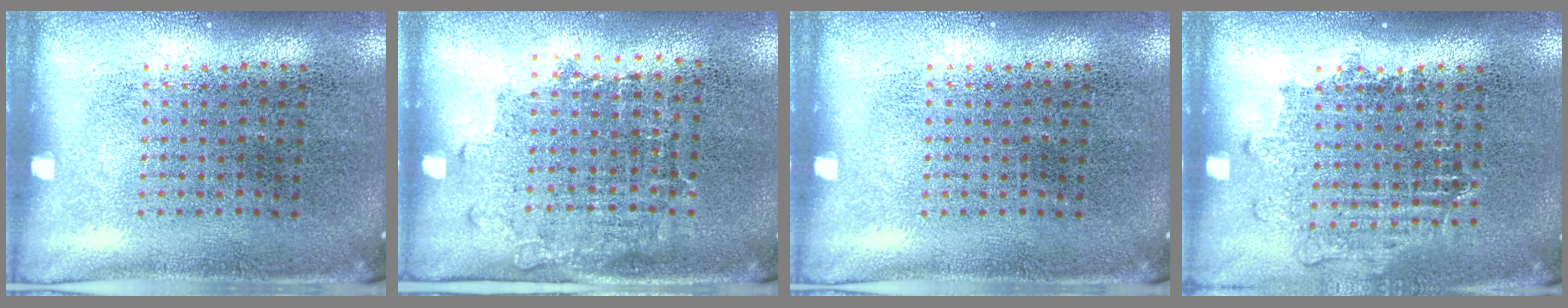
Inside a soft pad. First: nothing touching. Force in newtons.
{"total": 1.3, "press": 1.1, "slide": 0.7}
{"total": 0.0}
{"total": 1.0, "press": 1.0, "slide": 0.4}